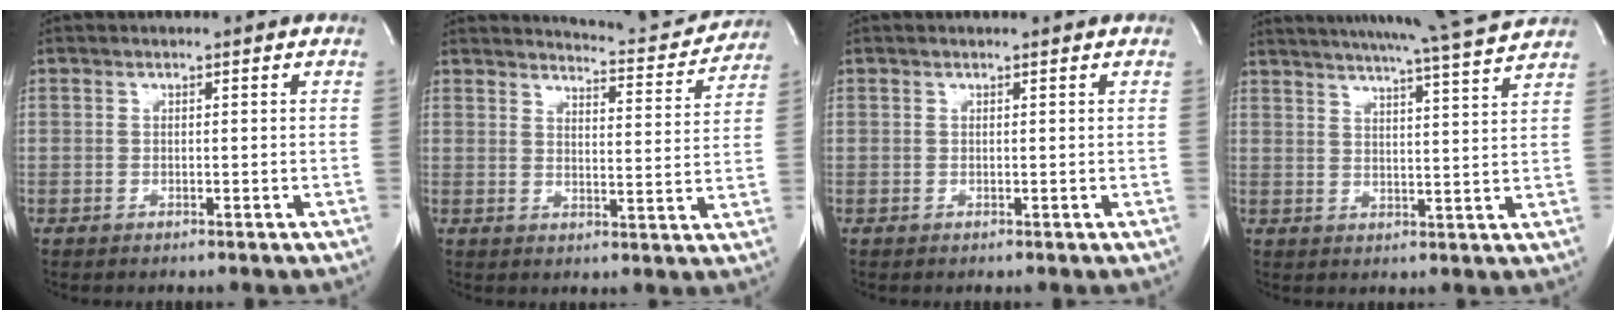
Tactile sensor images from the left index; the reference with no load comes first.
{"total": 9.5, "force": [9.5, 0.4, 0.4], "torque": [-0.005, -0.025, 0.117]}
{"total": 0.6, "force": [0.5, 0.0, 0.3], "torque": [-0.011, 0.003, 0.008]}
{"total": 16.6, "force": [15.2, -1.7, 6.4], "torque": [-0.115, -0.032, 0.202]}